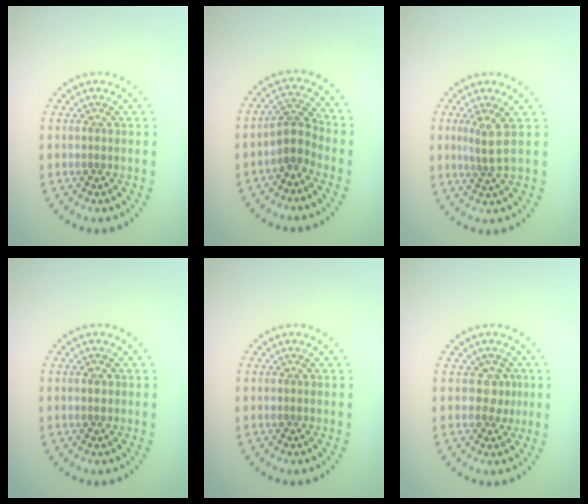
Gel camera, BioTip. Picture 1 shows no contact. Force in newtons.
{"total": 2.5, "press": 1.9, "slide": 1.7}
{"total": 1.8, "press": 1.3, "slide": 1.3}
{"total": 1.1, "press": 1.1, "slide": 0.2}
{"total": 0.0}
{"total": 1.4, "press": 1.2, "slide": 0.8}